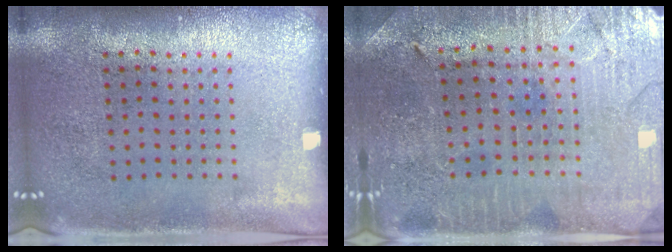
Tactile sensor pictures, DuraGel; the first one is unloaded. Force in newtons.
{"total": 1.2, "press": 1.2, "slide": 0.2}